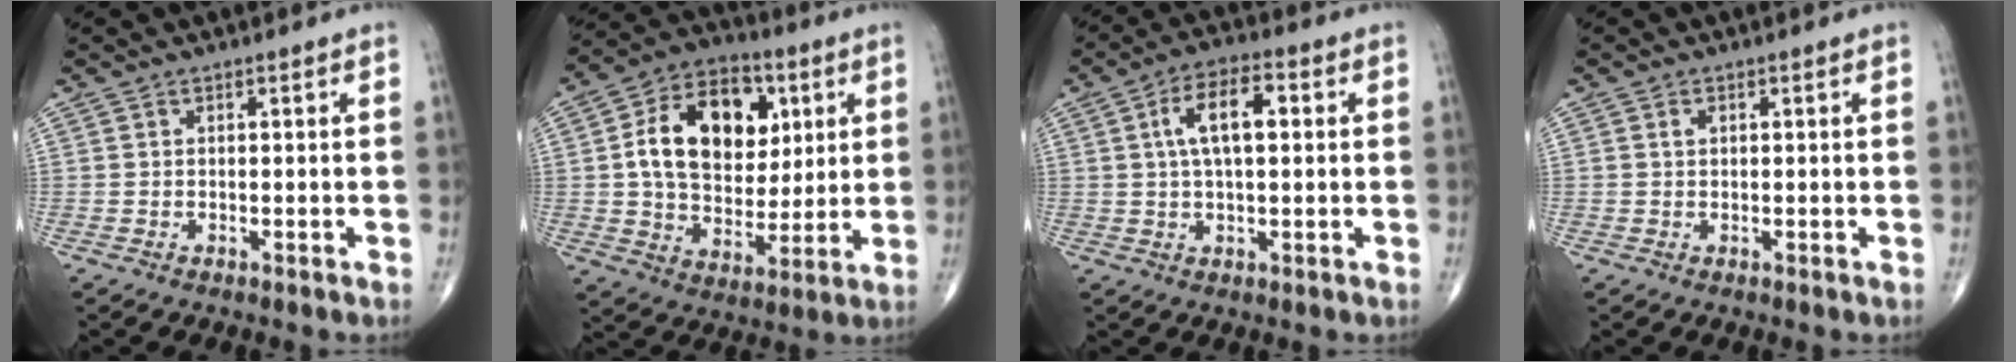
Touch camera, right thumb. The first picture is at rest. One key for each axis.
{"total": 19.4, "fx": 4.5, "fy": 13.3, "fz": 13.3, "tx": -0.186, "ty": 0.000, "tz": 0.076}
{"total": 9.1, "fx": 1.8, "fy": 4.2, "fz": 7.9, "tx": -0.136, "ty": 0.017, "tz": 0.025}
{"total": 1.0, "fx": 0.3, "fy": 0.7, "fz": 0.6, "tx": -0.013, "ty": 0.004, "tz": 0.005}